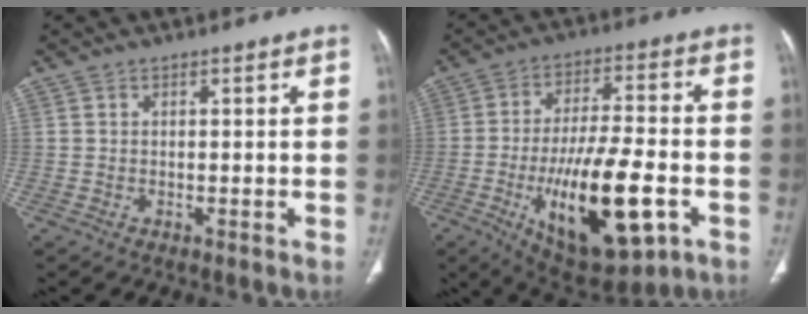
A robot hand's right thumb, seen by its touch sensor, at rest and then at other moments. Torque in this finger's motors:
{"motor_torque": [-0.19, 1.11, 2.00, -0.77, 0.17]}